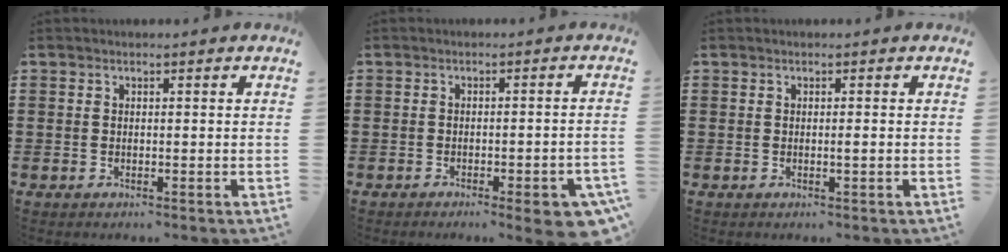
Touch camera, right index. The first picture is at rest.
{"total": 4.2, "force": [-2.6, 0.5, 3.2], "torque": [-0.049, -0.009, -0.041]}
{"total": 0.7, "force": [-0.1, 0.0, 0.7], "torque": [-0.013, -0.003, -0.002]}